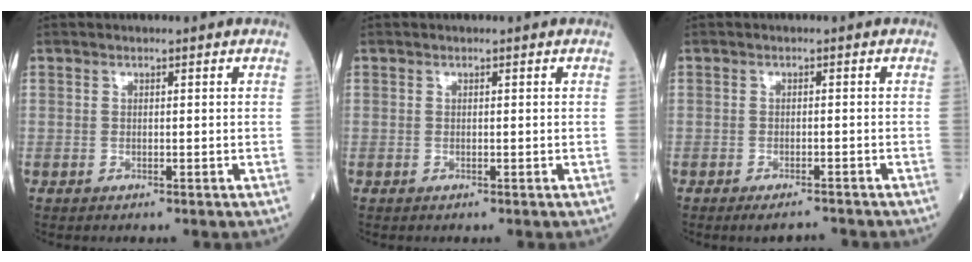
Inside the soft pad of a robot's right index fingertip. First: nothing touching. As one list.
[{"total": 0.0}, {"total": 3.5, "force": [-3.1, 0.4, 1.4], "torque": [-0.016, -0.007, -0.045]}]